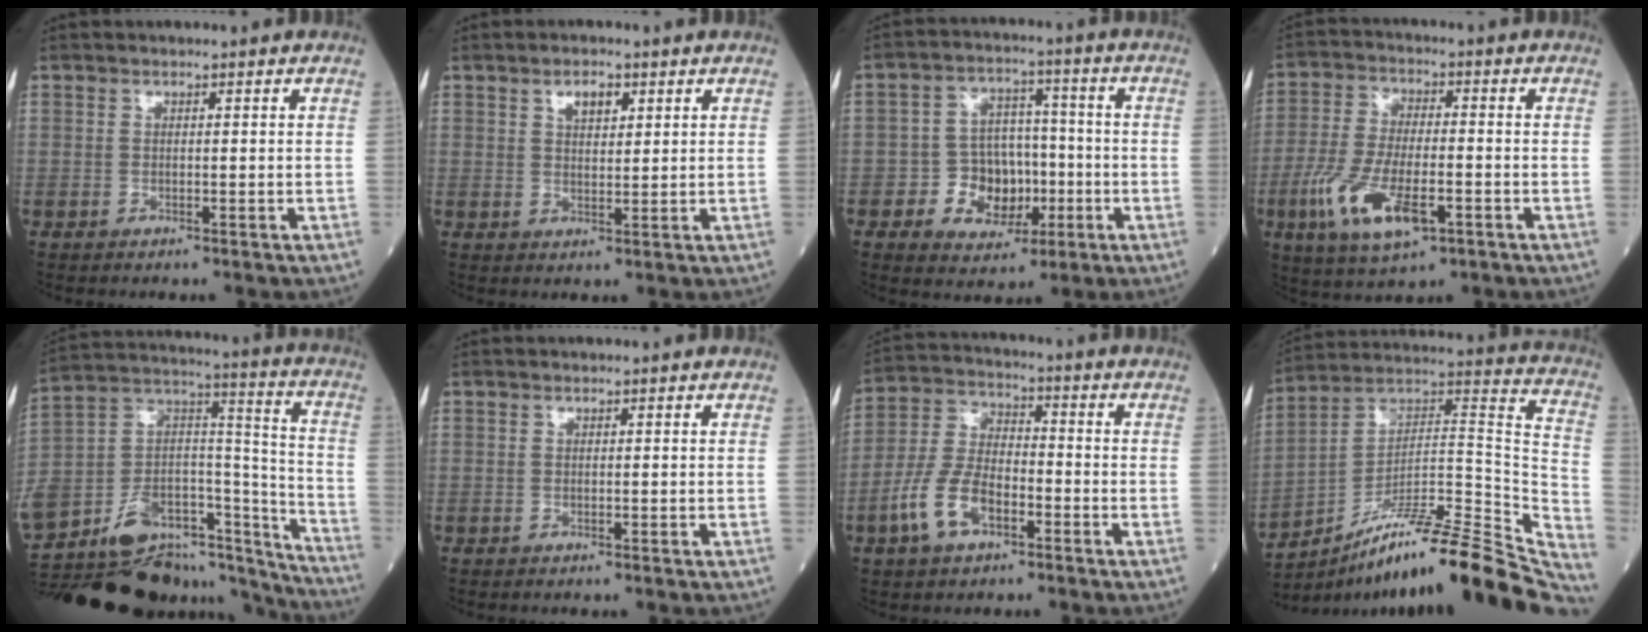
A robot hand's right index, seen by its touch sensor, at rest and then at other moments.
{"total": 3.2, "force": [1.7, 1.5, 2.3], "torque": [-0.039, 0.002, 0.030]}
{"total": 8.7, "force": [-2.4, 6.8, 4.9], "torque": [-0.076, 0.023, -0.032]}
{"total": 12.1, "force": [-4.7, 3.9, 10.4], "torque": [-0.215, -0.016, -0.083]}
{"total": 38.2, "force": [-29.0, 14.5, 20.2], "torque": [-0.424, -0.006, -0.437]}
{"total": 0.0}
{"total": 9.6, "force": [-4.3, 4.6, 7.3], "torque": [-0.167, 0.011, -0.084]}
{"total": 29.3, "force": [-24.0, 1.6, 16.8], "torque": [-0.177, 0.007, -0.366]}